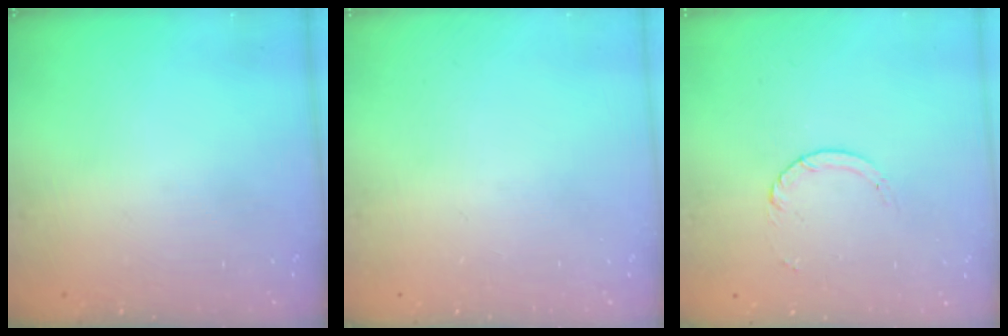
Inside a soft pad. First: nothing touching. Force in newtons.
{"total": 0.0}
{"total": 2.5, "press": 2.4, "slide": 0.2}